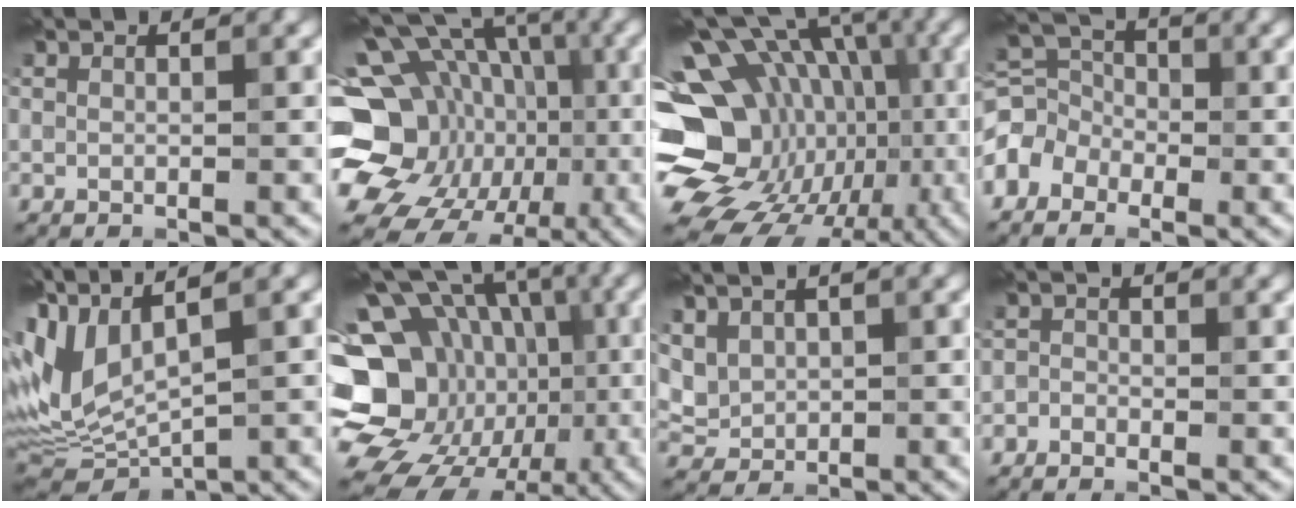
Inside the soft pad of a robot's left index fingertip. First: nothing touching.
{"total": 21.5, "force": [-5.1, 18.5, 9.8], "torque": [-0.162, 0.019, -0.106]}
{"total": 19.3, "force": [-4.1, 15.5, 10.8], "torque": [-0.161, 0.031, -0.064]}
{"total": 4.1, "force": [-2.6, 3.0, 1.1], "torque": [-0.012, 0.012, -0.059]}
{"total": 9.8, "force": [2.7, 4.3, 8.4], "torque": [-0.222, 0.010, 0.067]}
{"total": 20.5, "force": [-5.3, 17.0, 10.1], "torque": [-0.158, 0.008, -0.104]}
{"total": 2.6, "force": [0.9, 2.0, 1.4], "torque": [-0.035, 0.002, 0.026]}
{"total": 1.2, "force": [-1.1, 0.3, -0.2], "torque": [0.007, -0.003, -0.023]}